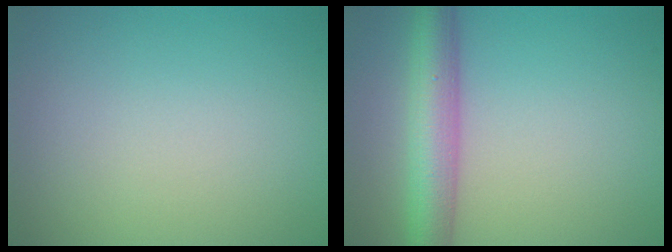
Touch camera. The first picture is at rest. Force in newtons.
{"total": 5.5, "press": 5.5, "slide": 0.2}